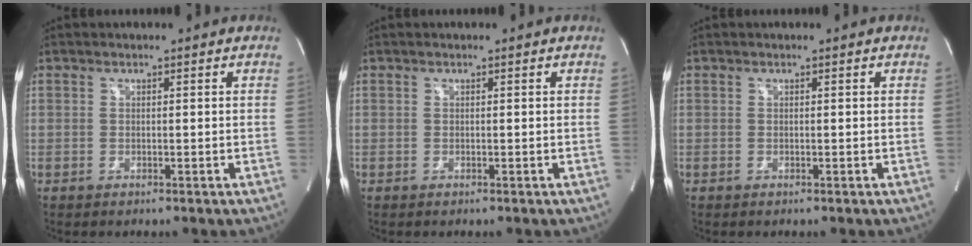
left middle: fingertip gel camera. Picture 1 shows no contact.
{"total": 0.0}
{"total": 0.0}